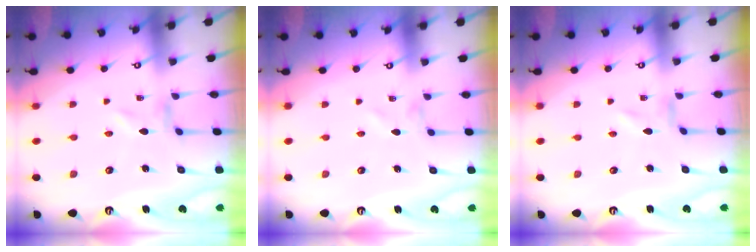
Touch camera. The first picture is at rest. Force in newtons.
{"total": 0.0}
{"total": 0.0}